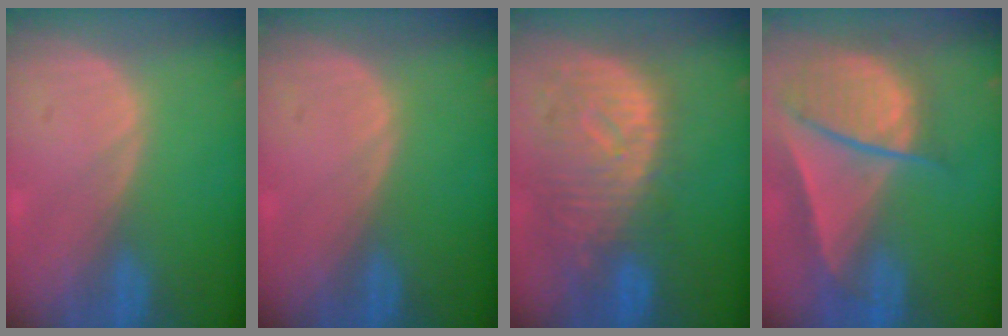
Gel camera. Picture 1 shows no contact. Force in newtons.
{"total": 0.0}
{"total": 10.9, "press": 9.6, "slide": 5.2}
{"total": 9.7, "press": 8.3, "slide": 5.1}